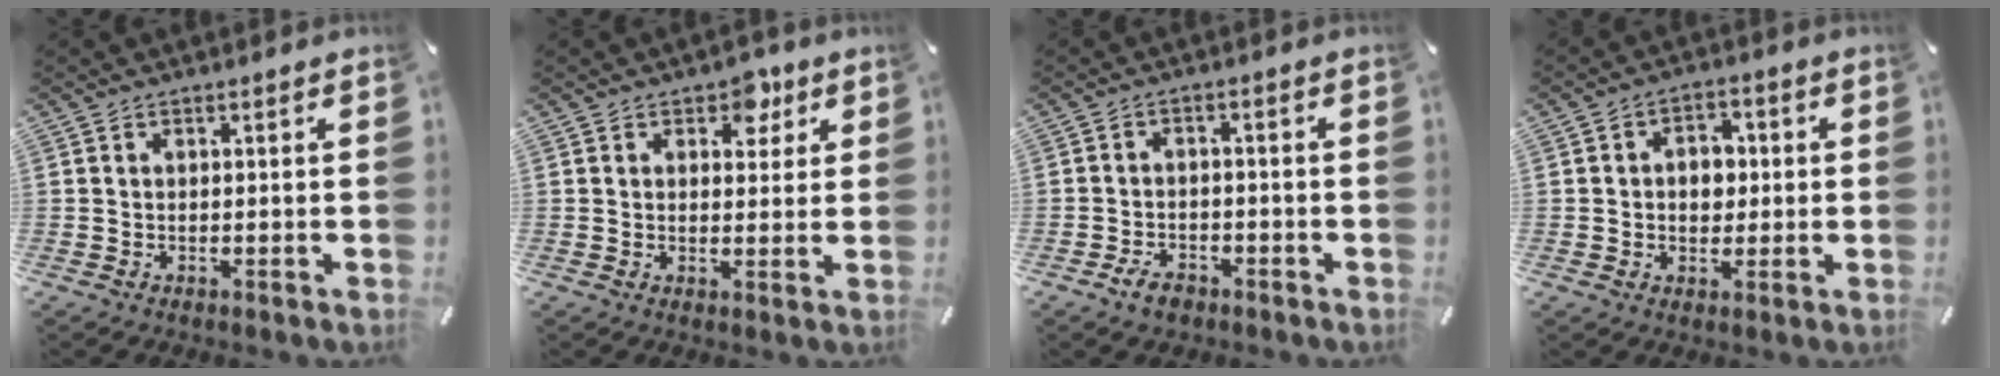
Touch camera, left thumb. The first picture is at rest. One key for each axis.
{"total": 5.4, "fx": 3.0, "fy": 3.7, "fz": 2.6, "tx": -0.012, "ty": -0.008, "tz": 0.046}
{"total": 4.0, "fx": -2.7, "fy": 2.3, "fz": 1.8, "tx": -0.040, "ty": 0.013, "tz": -0.054}
{"total": 6.1, "fx": -0.1, "fy": 4.9, "fz": 3.7, "tx": -0.045, "ty": 0.002, "tz": -0.008}